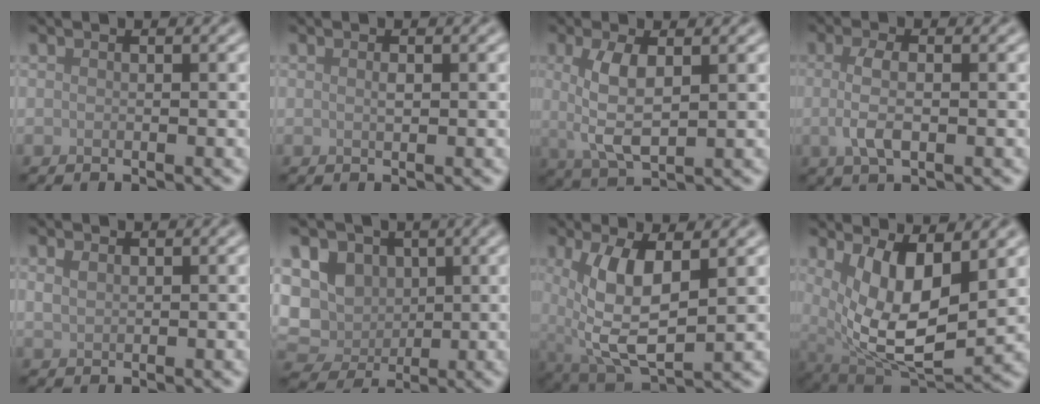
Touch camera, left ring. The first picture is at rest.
{"total": 0.6, "force": [0.1, 0.2, 0.5], "torque": [-0.011, 0.001, 0.002]}
{"total": 4.4, "force": [0.6, 1.7, 4.0], "torque": [-0.085, -0.001, 0.014]}
{"total": 3.0, "force": [-0.2, 1.2, 2.8], "torque": [-0.061, -0.003, -0.005]}
{"total": 1.1, "force": [0.5, 0.7, 0.7], "torque": [-0.017, 0.000, 0.014]}
{"total": 8.4, "force": [0.7, 7.2, 4.2], "torque": [-0.062, 0.004, -0.012]}
{"total": 7.8, "force": [1.0, 3.2, 7.1], "torque": [-0.147, -0.009, 0.020]}
{"total": 9.4, "force": [2.0, 4.2, 8.2], "torque": [-0.156, -0.023, 0.043]}